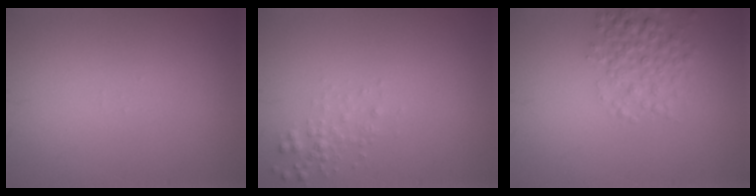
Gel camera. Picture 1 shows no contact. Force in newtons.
{"total": 1.1, "press": 1.1, "slide": 0.1}
{"total": 3.2, "press": 3.2, "slide": 0.1}